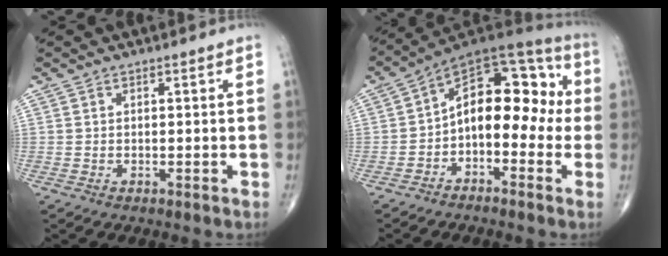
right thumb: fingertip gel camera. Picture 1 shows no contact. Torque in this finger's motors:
{"motor_torque": [0.09, 0.64, 1.33, -0.22, 0.32]}